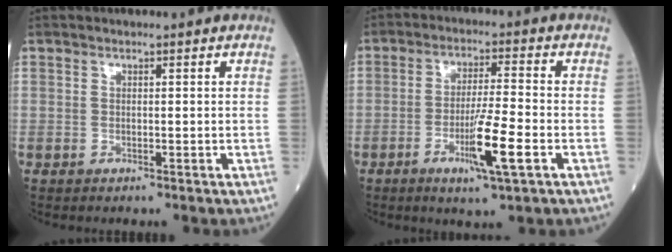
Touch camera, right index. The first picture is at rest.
{"total": 8.3, "force": [-3.2, 0.0, 7.7], "torque": [-0.138, -0.013, -0.057]}